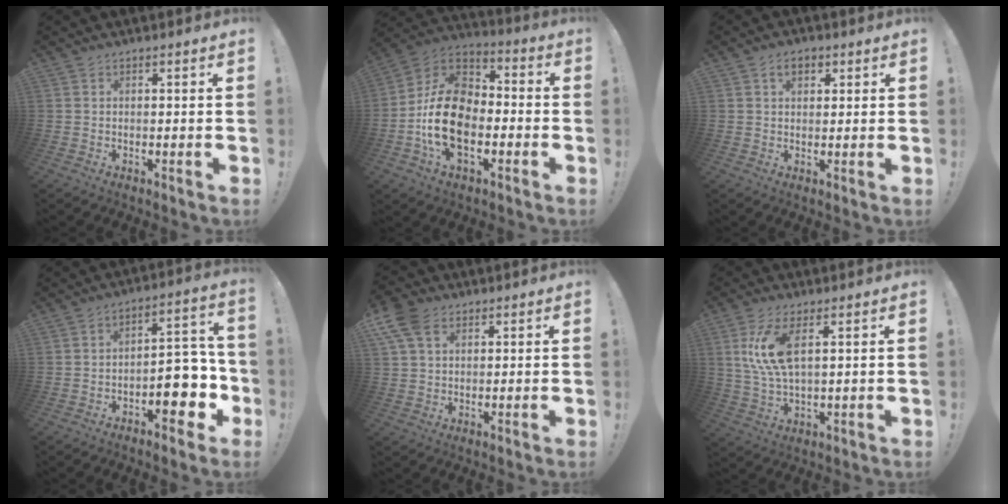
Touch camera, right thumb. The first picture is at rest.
{"total": 19.4, "force": [-4.8, 13.3, 13.3], "torque": [-0.233, 0.037, -0.074]}
{"total": 3.9, "force": [1.9, 2.5, 2.4], "torque": [-0.034, 0.001, 0.032]}
{"total": 12.5, "force": [-5.0, 6.9, 9.2], "torque": [-0.086, 0.028, -0.079]}
{"total": 8.4, "force": [3.8, 5.3, 5.3], "torque": [-0.104, -0.007, 0.072]}
{"total": 10.5, "force": [3.6, 3.9, 9.1], "torque": [-0.174, -0.010, 0.065]}